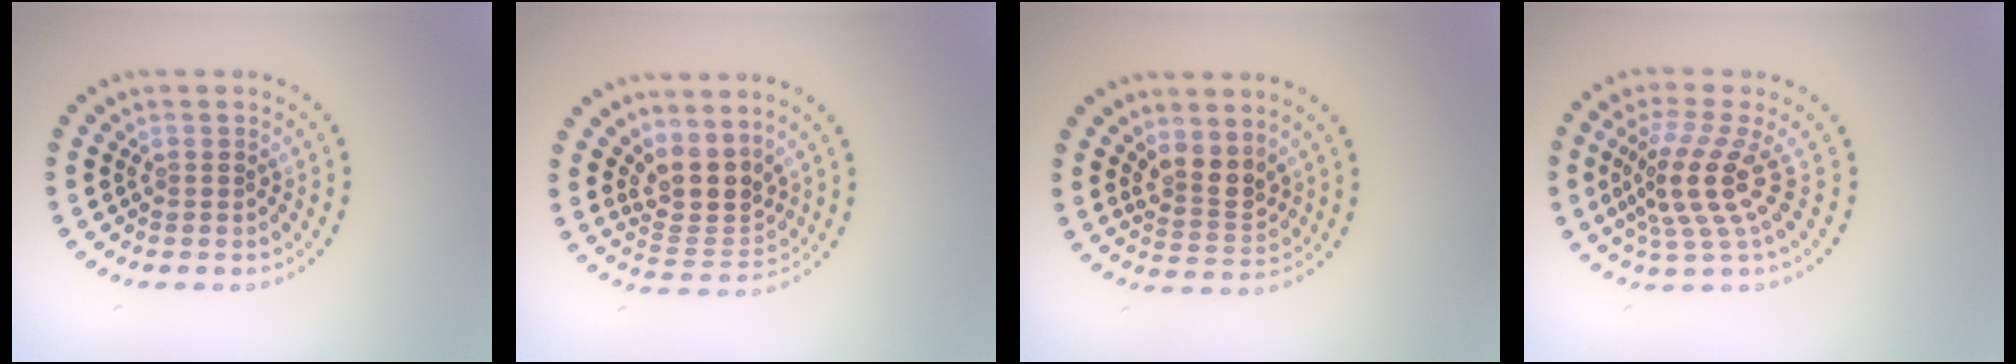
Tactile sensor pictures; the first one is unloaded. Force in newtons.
{"total": 3.8, "press": 2.9, "slide": 2.5}
{"total": 2.8, "press": 2.4, "slide": 1.3}
{"total": 4.5, "press": 3.1, "slide": 3.2}